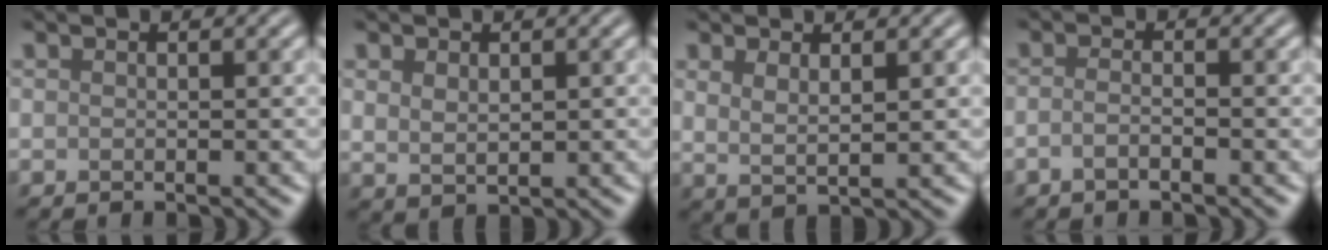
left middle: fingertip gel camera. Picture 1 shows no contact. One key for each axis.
{"total": 1.9, "fx": 0.6, "fy": 1.3, "fz": 1.3, "tx": -0.027, "ty": -0.004, "tz": 0.018}
{"total": 2.1, "fx": 1.2, "fy": 0.7, "fz": 1.7, "tx": -0.033, "ty": -0.008, "tz": 0.026}
{"total": 1.4, "fx": -0.9, "fy": 0.4, "fz": 1.0, "tx": -0.022, "ty": 0.001, "tz": -0.020}